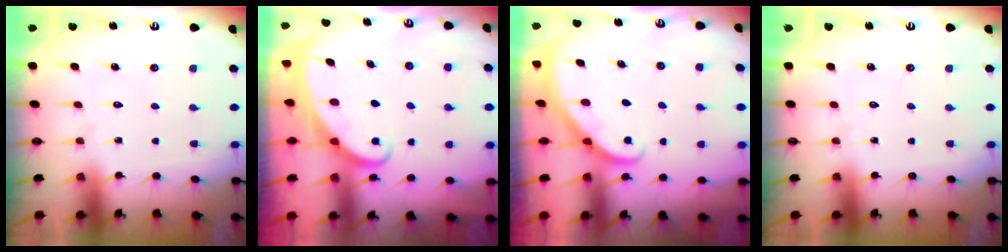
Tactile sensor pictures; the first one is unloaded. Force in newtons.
{"total": 2.1, "press": 2.1, "slide": 0.0}
{"total": 1.9, "press": 1.9, "slide": 0.1}
{"total": 0.0}